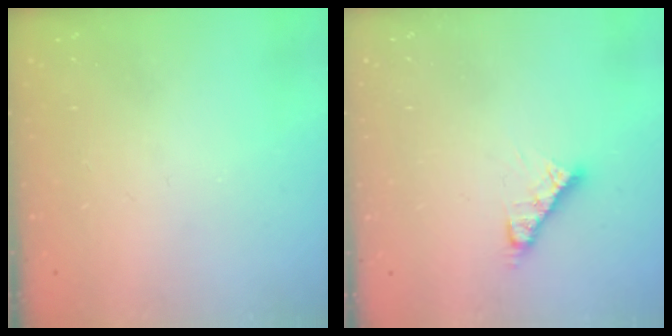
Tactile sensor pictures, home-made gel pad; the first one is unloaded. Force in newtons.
{"total": 6.6, "press": 6.6, "slide": 0.4}